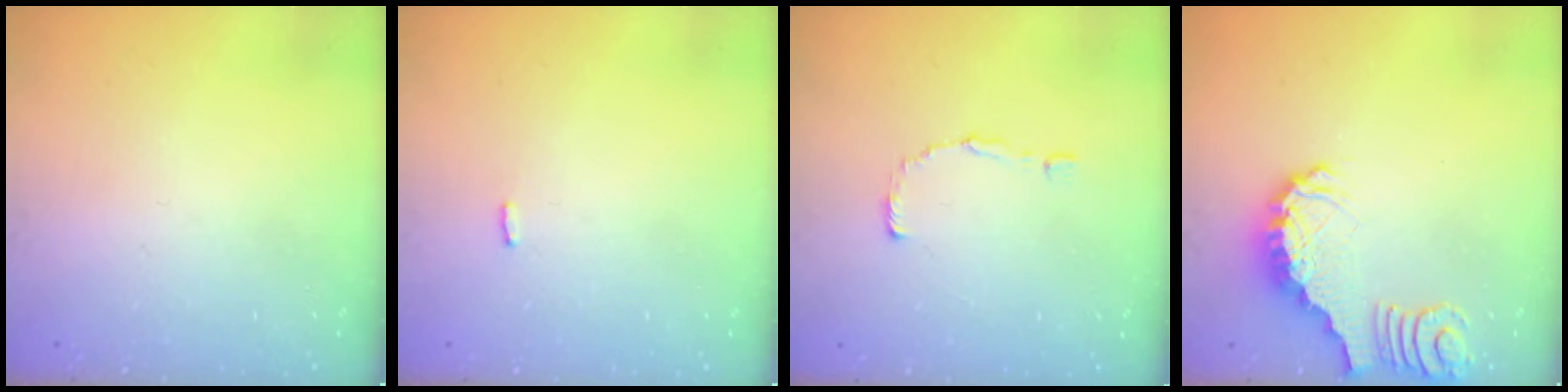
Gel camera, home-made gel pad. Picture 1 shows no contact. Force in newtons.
{"total": 2.5, "press": 2.5, "slide": 0.4}
{"total": 1.0, "press": 1.0, "slide": 0.1}
{"total": 2.7, "press": 2.7, "slide": 0.5}